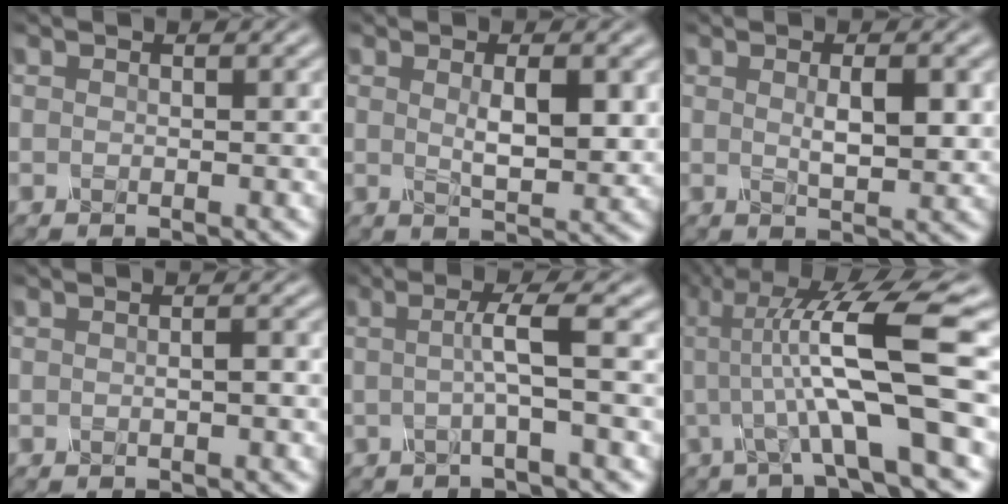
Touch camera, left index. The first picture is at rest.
{"total": 3.9, "force": [0.6, 1.0, 3.7], "torque": [-0.067, -0.004, 0.018]}
{"total": 3.3, "force": [0.4, 0.7, 3.2], "torque": [-0.058, -0.003, 0.014]}
{"total": 1.2, "force": [-0.1, 0.3, 1.1], "torque": [-0.007, -0.005, -0.004]}
{"total": 3.1, "force": [-0.2, 0.2, 3.1], "torque": [-0.057, -0.001, -0.008]}
{"total": 10.9, "force": [0.2, 1.4, 10.8], "torque": [-0.179, 0.014, 0.003]}